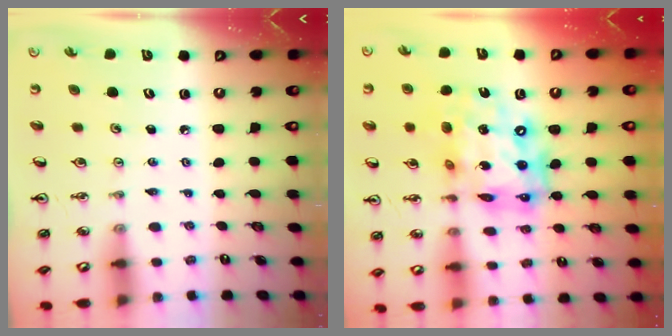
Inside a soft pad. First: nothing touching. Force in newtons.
{"total": 19.3, "press": 19.2, "slide": 1.9}